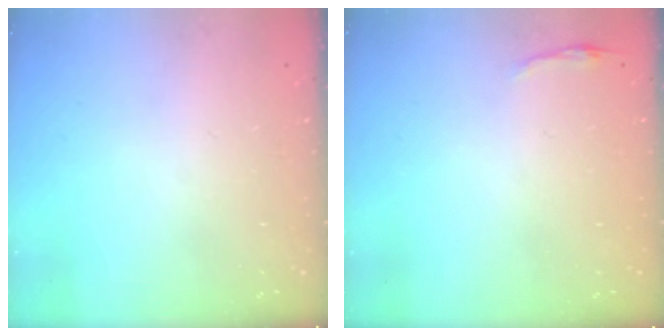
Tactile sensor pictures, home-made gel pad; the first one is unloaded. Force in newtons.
{"total": 2.8, "press": 2.8, "slide": 0.6}